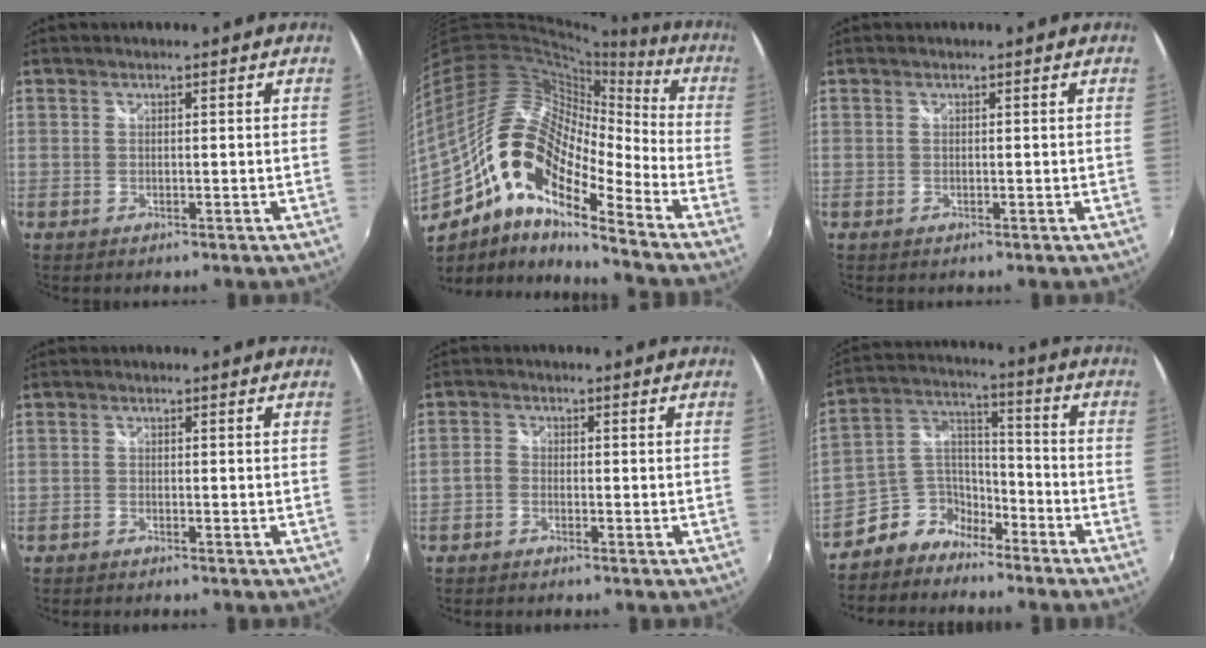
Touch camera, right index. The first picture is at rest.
{"total": 18.6, "force": [-8.9, 7.4, 14.6], "torque": [-0.240, -0.010, -0.186]}
{"total": 0.0}
{"total": 0.8, "force": [-0.8, 0.2, 0.2], "torque": [-0.008, -0.003, -0.018]}
{"total": 2.1, "force": [-1.5, 1.3, 0.6], "torque": [-0.018, 0.003, -0.032]}
{"total": 8.1, "force": [-6.0, 5.1, 1.8], "torque": [-0.056, 0.045, -0.131]}